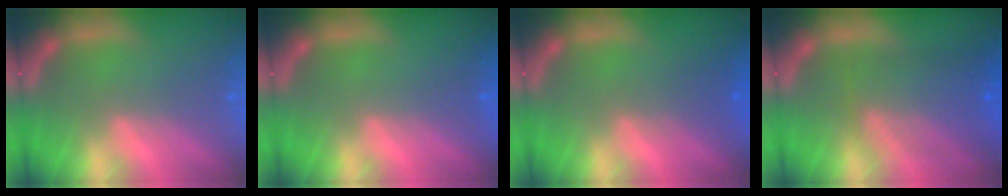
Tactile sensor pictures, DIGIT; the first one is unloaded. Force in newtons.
{"total": 0.0}
{"total": 2.0}
{"total": 7.1}